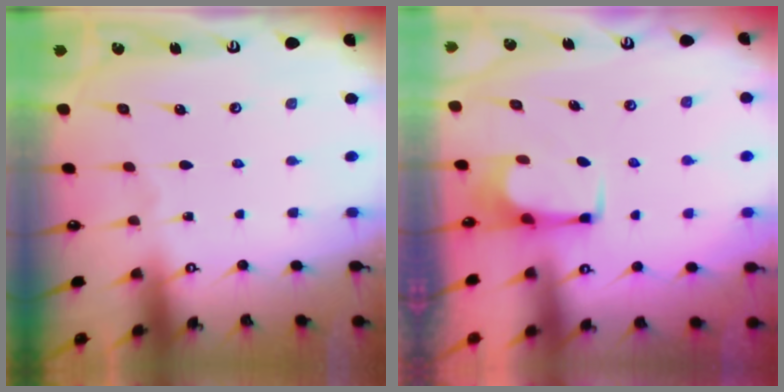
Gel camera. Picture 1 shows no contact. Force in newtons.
{"total": 2.6, "press": 2.6, "slide": 0.4}